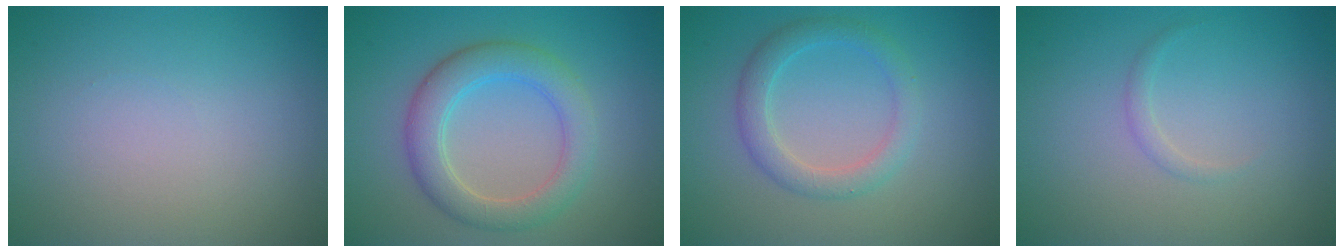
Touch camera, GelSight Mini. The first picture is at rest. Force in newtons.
{"total": 4.6, "press": 4.5, "slide": 0.2}
{"total": 2.8, "press": 2.8, "slide": 0.1}
{"total": 0.7, "press": 0.7, "slide": 0.0}